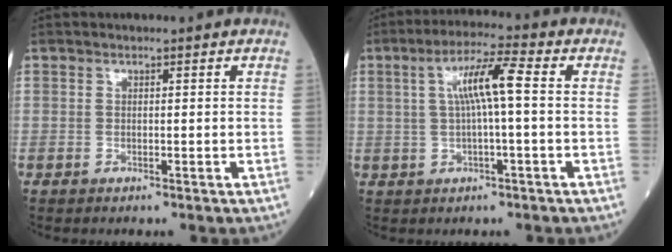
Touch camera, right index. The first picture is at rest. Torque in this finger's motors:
{"motor_torque": [0.70, -0.09, 0.41, 0.12]}